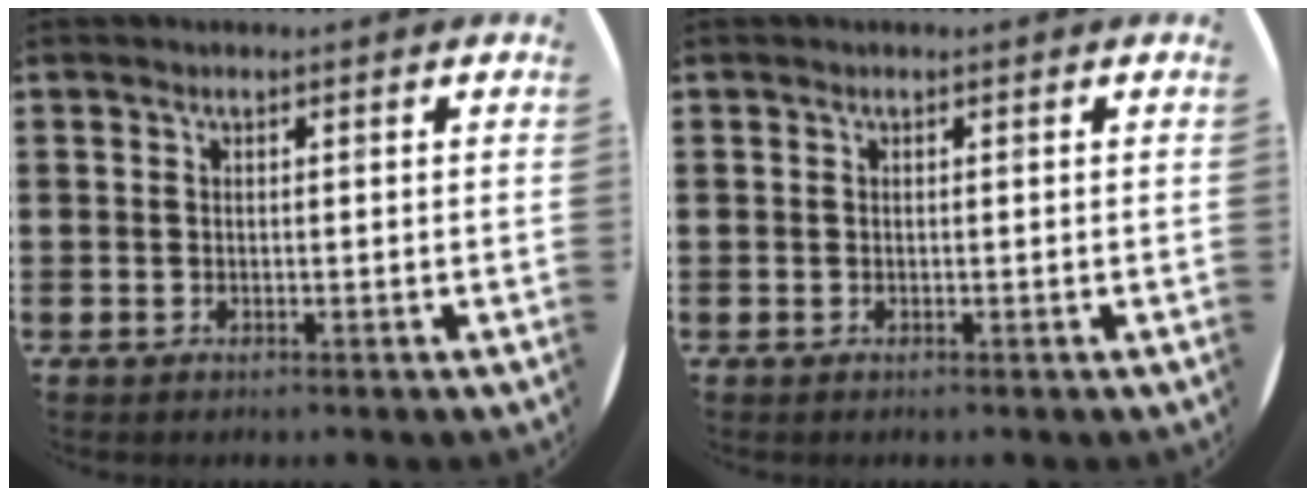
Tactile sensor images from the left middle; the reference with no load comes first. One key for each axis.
{"total": 0.0}